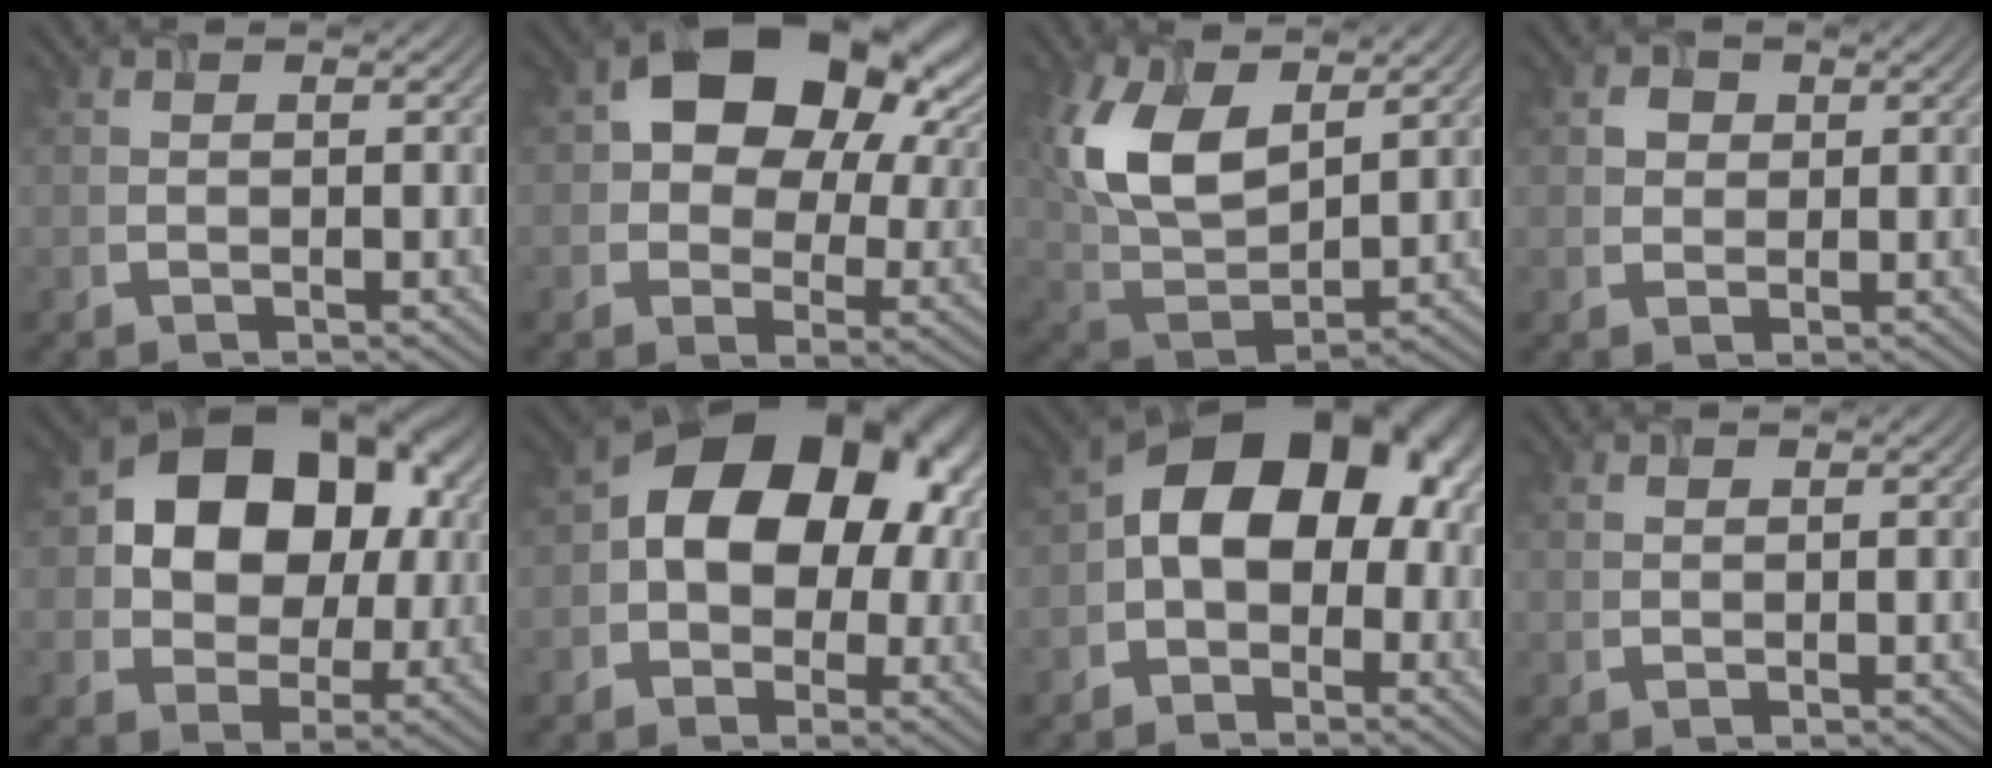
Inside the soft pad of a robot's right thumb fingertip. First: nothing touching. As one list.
[{"total": 15.5, "force": [5.5, 10.8, 9.6], "torque": [-0.132, 0.002, 0.102]}, {"total": 12.0, "force": [4.8, 6.3, 9.0], "torque": [-0.217, 0.000, 0.102]}, {"total": 1.2, "force": [0.4, 1.2, -0.1], "torque": [0.004, -0.002, 0.012]}, {"total": 13.9, "force": [2.6, 10.6, 8.7], "torque": [-0.115, 0.007, 0.042]}, {"total": 15.2, "force": [1.3, 11.3, 10.1], "torque": [-0.102, 0.018, 0.010]}, {"total": 13.1, "force": [-0.3, 9.1, 9.5], "torque": [-0.129, 0.014, -0.014]}, {"total": 0.6, "force": [0.5, 0.1, 0.2], "torque": [-0.004, -0.003, 0.010]}]